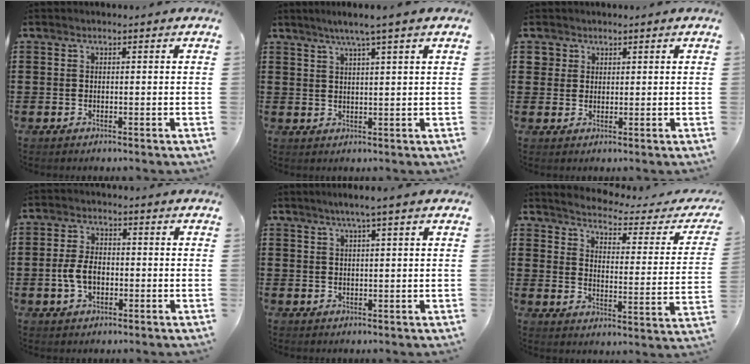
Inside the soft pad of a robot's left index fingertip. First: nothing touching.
{"total": 3.6, "force": [2.5, -0.6, 2.5], "torque": [-0.055, -0.002, 0.042]}
{"total": 2.4, "force": [1.4, 1.9, 0.1], "torque": [-0.012, 0.008, 0.027]}
{"total": 4.9, "force": [-1.1, 3.0, 3.8], "torque": [-0.091, -0.001, -0.026]}
{"total": 2.3, "force": [1.4, -0.3, 1.8], "torque": [-0.036, 0.000, 0.023]}
{"total": 2.6, "force": [2.4, -0.1, 1.0], "torque": [-0.039, -0.028, 0.031]}